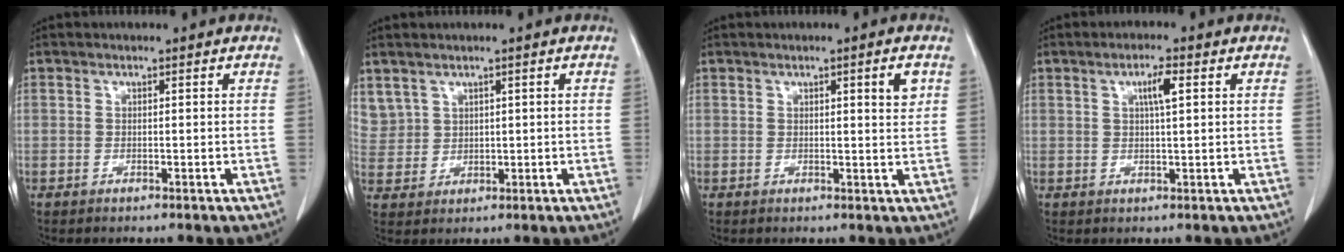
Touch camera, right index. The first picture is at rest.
{"total": 5.4, "force": [3.1, 4.3, 0.8], "torque": [-0.026, 0.014, 0.076]}
{"total": 3.0, "force": [1.2, 0.2, 2.7], "torque": [-0.037, -0.004, 0.015]}
{"total": 3.4, "force": [1.2, 0.4, 3.2], "torque": [-0.055, 0.002, 0.019]}